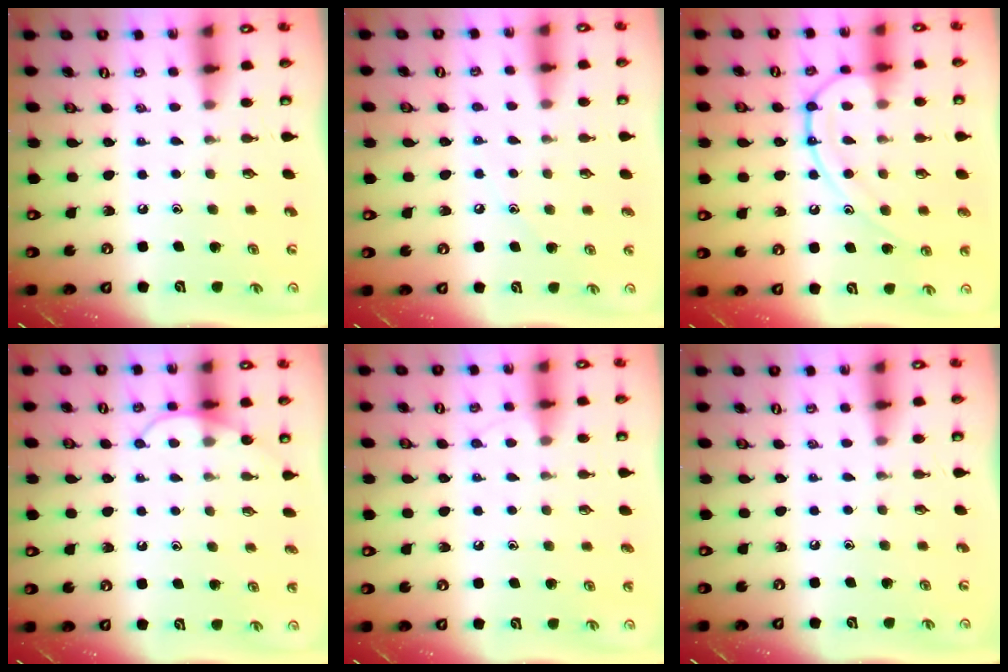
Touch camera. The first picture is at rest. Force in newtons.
{"total": 4.3, "press": 4.3, "slide": 0.5}
{"total": 13.2, "press": 13.1, "slide": 1.4}
{"total": 6.6, "press": 6.6, "slide": 0.6}
{"total": 4.2, "press": 4.2, "slide": 0.5}
{"total": 0.0}